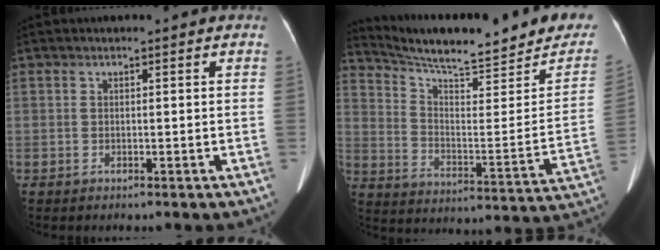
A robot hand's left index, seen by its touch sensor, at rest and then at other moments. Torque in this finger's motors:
{"motor_torque": [-0.65, -1.49, -0.09, 0.01]}